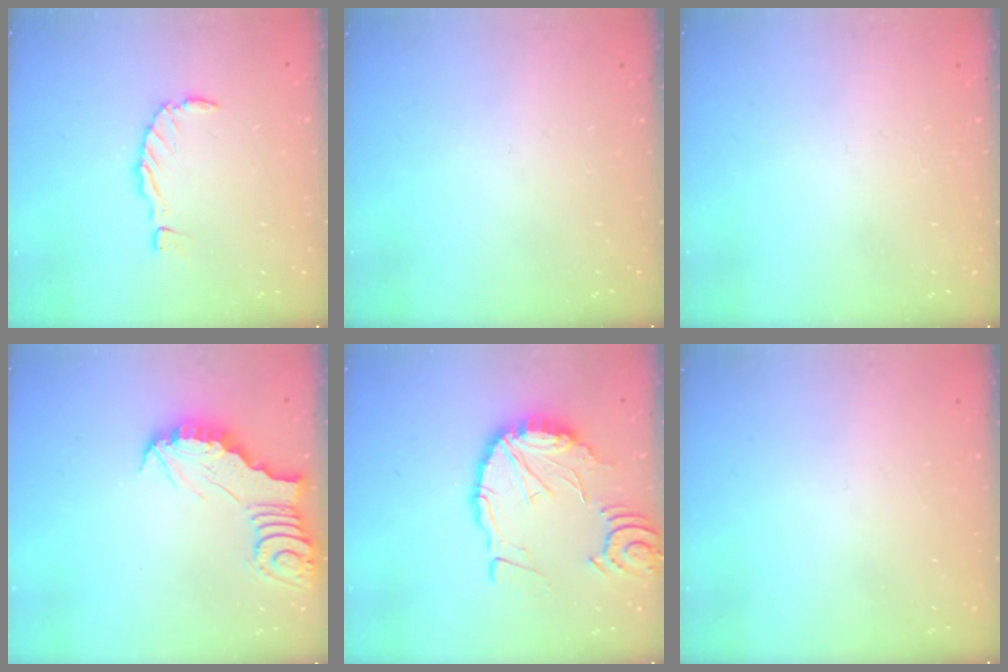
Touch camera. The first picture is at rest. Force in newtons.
{"total": 0.0}
{"total": 0.0}
{"total": 3.1, "press": 3.1, "slide": 0.2}
{"total": 13.5, "press": 13.4, "slide": 1.5}
{"total": 0.0}